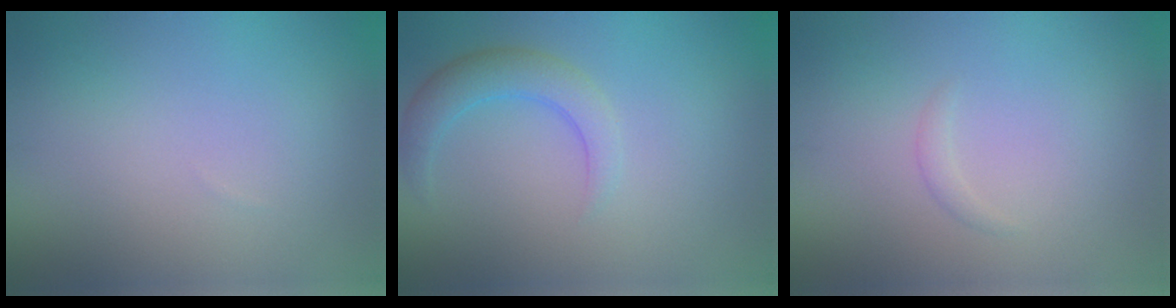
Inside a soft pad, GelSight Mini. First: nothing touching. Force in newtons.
{"total": 3.0, "press": 3.0, "slide": 0.2}
{"total": 0.7, "press": 0.7, "slide": 0.0}